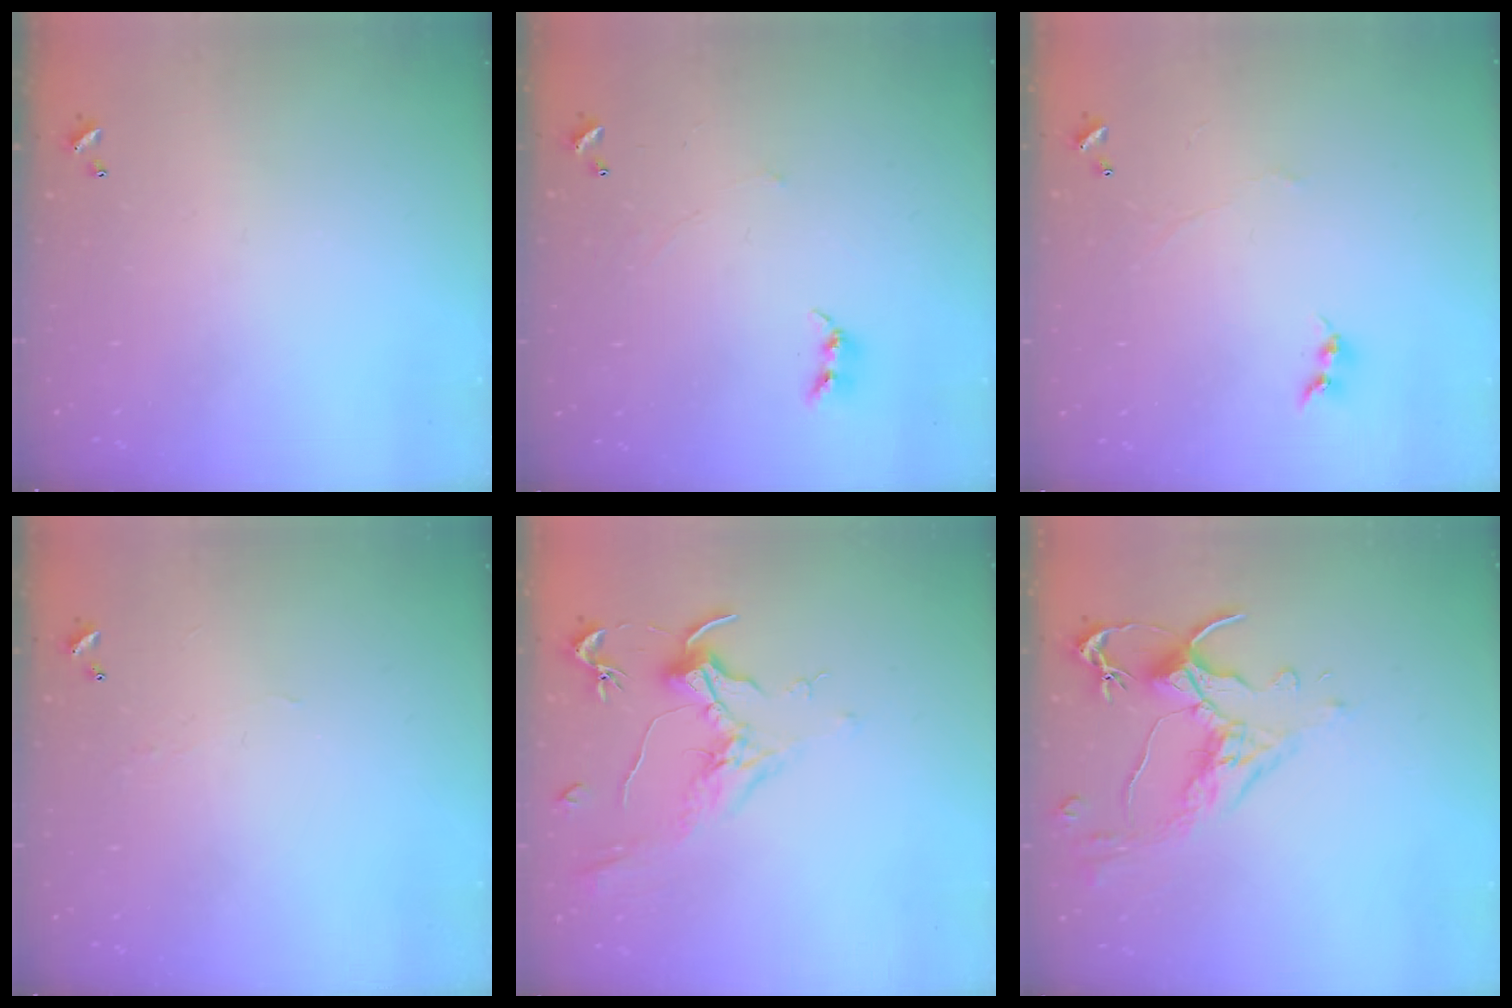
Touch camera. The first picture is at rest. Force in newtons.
{"total": 2.7, "press": 2.7, "slide": 0.3}
{"total": 1.5, "press": 1.4, "slide": 0.5}
{"total": 1.2, "press": 1.1, "slide": 0.3}
{"total": 1.9, "press": 1.7, "slide": 0.9}
{"total": 2.5, "press": 2.1, "slide": 1.2}